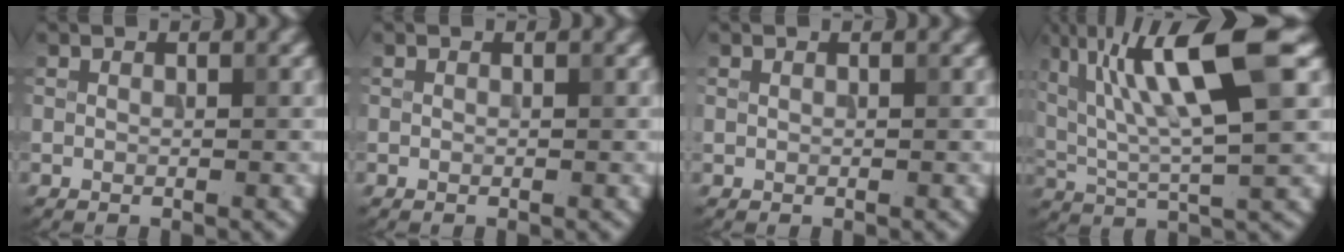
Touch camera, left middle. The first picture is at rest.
{"total": 0.0}
{"total": 0.0}
{"total": 11.5, "force": [4.3, 2.5, 10.4], "torque": [-0.181, 0.014, 0.076]}